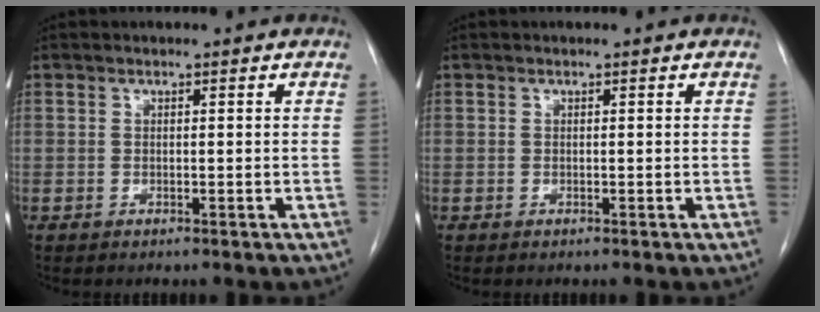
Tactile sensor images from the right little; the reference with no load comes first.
{"total": 0.0}